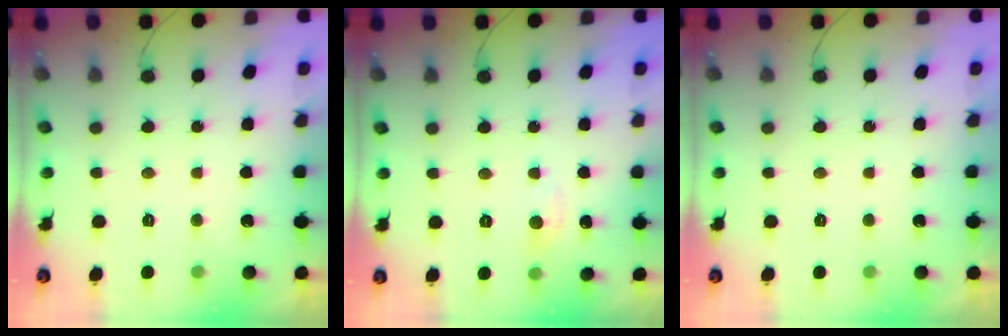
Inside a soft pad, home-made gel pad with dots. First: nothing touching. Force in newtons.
{"total": 4.2, "press": 4.1, "slide": 0.6}
{"total": 0.0}